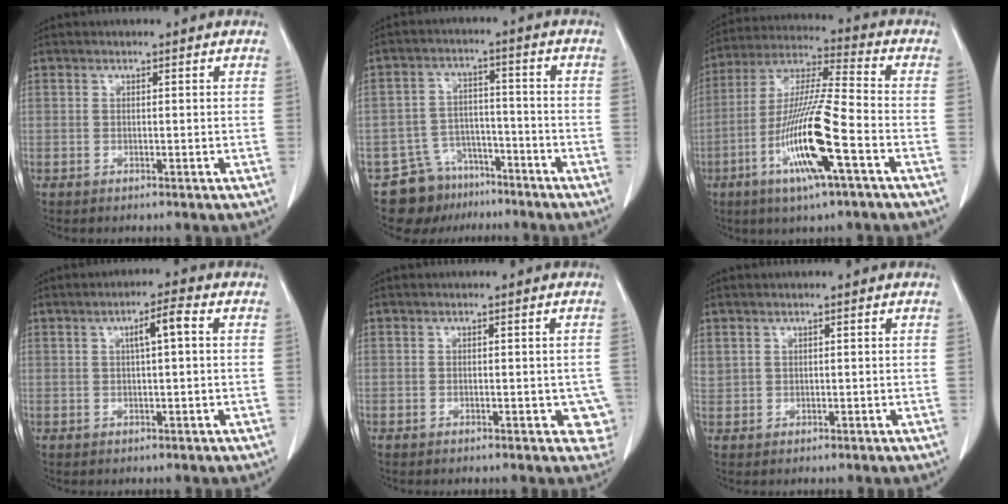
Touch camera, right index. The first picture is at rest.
{"total": 8.7, "force": [-6.5, 5.7, 0.8], "torque": [-0.013, 0.027, -0.103]}
{"total": 15.4, "force": [-5.7, 0.5, 14.3], "torque": [-0.286, -0.013, -0.111]}
{"total": 3.7, "force": [0.9, 0.2, 3.6], "torque": [-0.061, 0.007, 0.014]}
{"total": 3.2, "force": [-1.0, 1.8, 2.4], "torque": [-0.002, 0.005, -0.013]}
{"total": 1.2, "force": [0.8, 0.8, 0.3], "torque": [-0.008, 0.014, 0.023]}